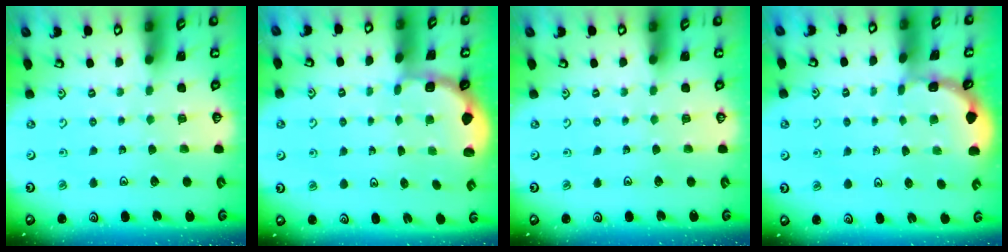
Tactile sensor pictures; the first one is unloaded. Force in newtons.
{"total": 1.9, "press": 1.8, "slide": 0.7}
{"total": 0.0}
{"total": 1.3, "press": 1.3, "slide": 0.1}